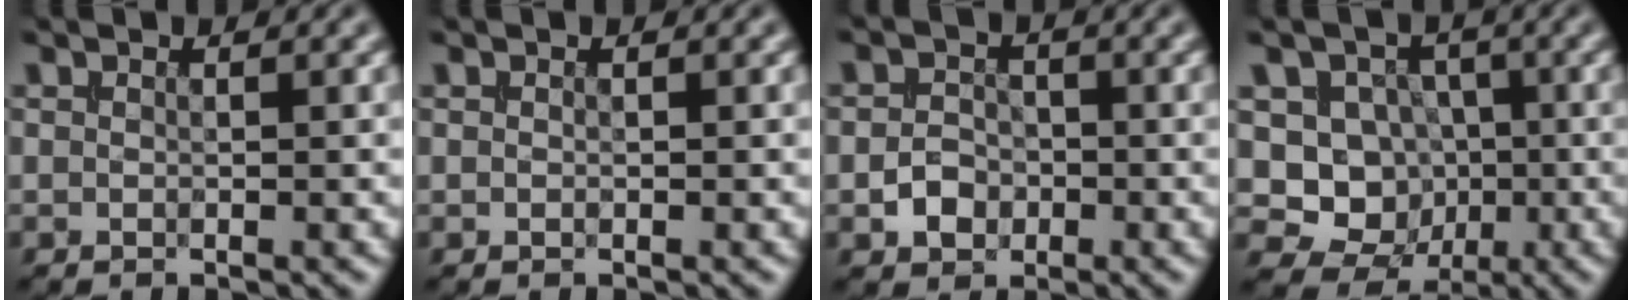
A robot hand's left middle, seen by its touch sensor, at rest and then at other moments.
{"total": 0.0}
{"total": 2.4, "force": [-0.9, 1.9, 1.1], "torque": [-0.012, 0.001, -0.020]}
{"total": 7.1, "force": [-0.2, 6.7, 2.4], "torque": [-0.028, 0.006, -0.028]}